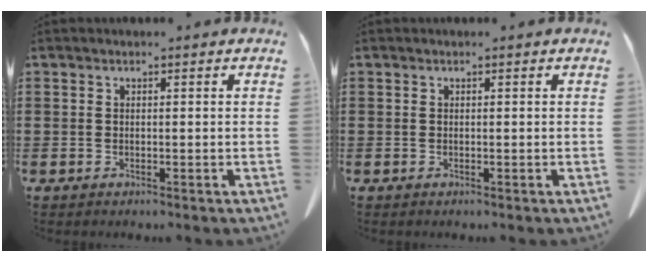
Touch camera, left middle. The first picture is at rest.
{"total": 0.0}